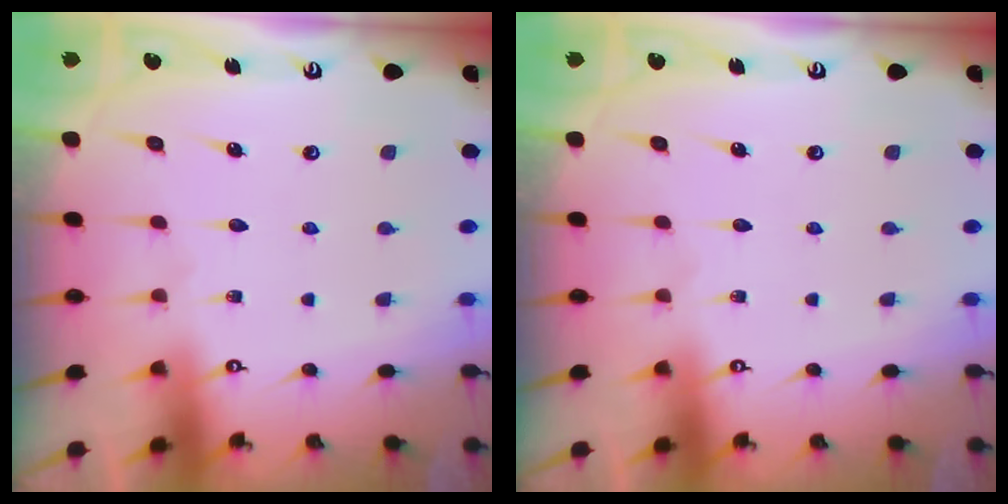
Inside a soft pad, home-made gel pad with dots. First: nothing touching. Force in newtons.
{"total": 0.0}